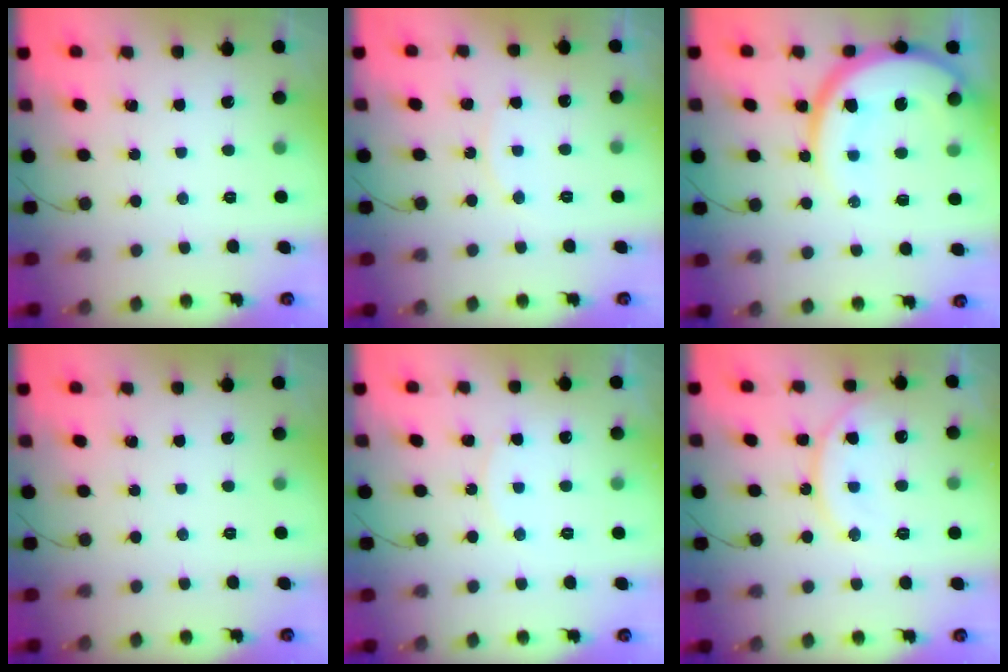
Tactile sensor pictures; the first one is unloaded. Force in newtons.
{"total": 7.0, "press": 7.0, "slide": 0.6}
{"total": 16.9, "press": 16.8, "slide": 1.8}
{"total": 0.0}
{"total": 5.3, "press": 5.2, "slide": 0.5}
{"total": 13.4, "press": 13.3, "slide": 1.2}